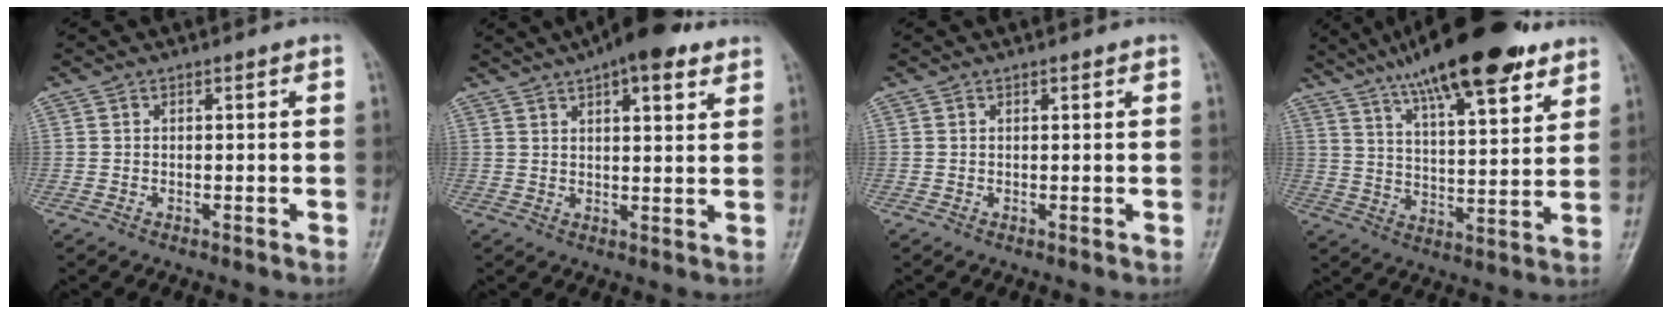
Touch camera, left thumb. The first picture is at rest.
{"total": 11.7, "force": [7.5, 4.1, 7.9], "torque": [-0.091, -0.013, 0.107]}
{"total": 0.8, "force": [0.5, 0.3, 0.5], "torque": [-0.008, -0.001, 0.006]}
{"total": 22.1, "force": [14.9, 5.9, 15.1], "torque": [-0.222, -0.039, 0.238]}